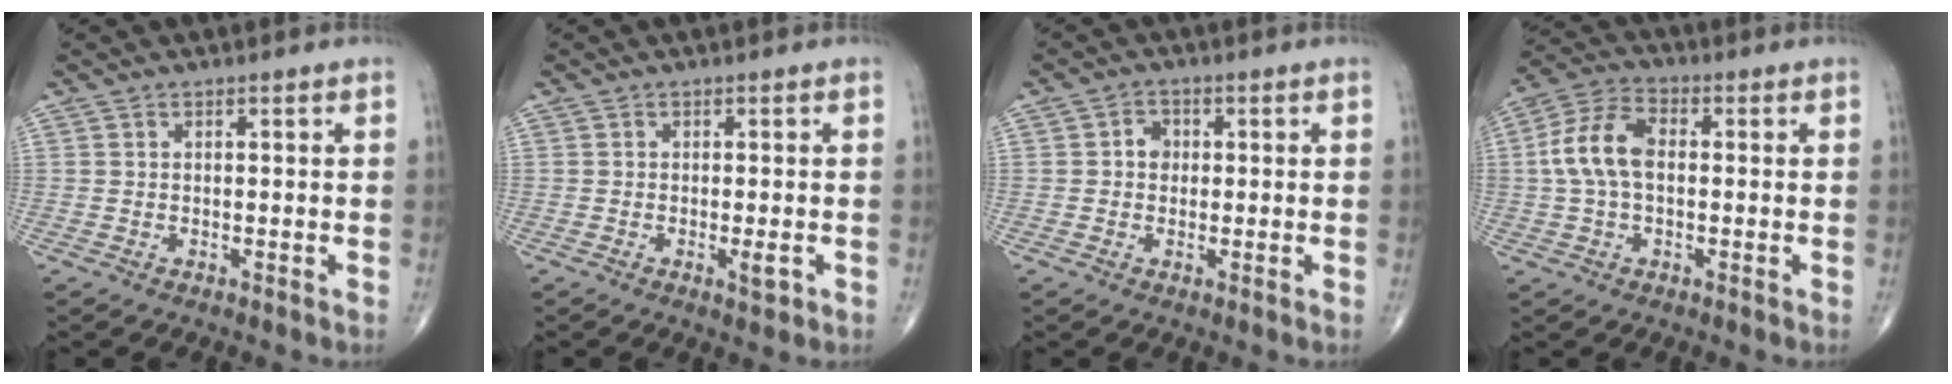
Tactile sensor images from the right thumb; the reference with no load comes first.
{"total": 2.0, "force": [-0.7, 0.5, 1.9], "torque": [-0.024, -0.004, -0.010]}
{"total": 2.7, "force": [0.2, 2.3, 1.4], "torque": [-0.006, 0.008, -0.001]}
{"total": 9.8, "force": [0.4, 5.9, 7.9], "torque": [-0.164, 0.027, 0.001]}